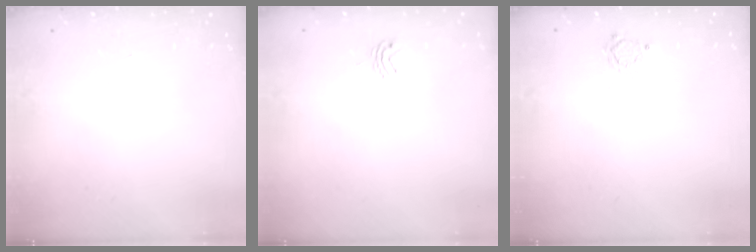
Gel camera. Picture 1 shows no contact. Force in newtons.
{"total": 3.0, "press": 3.0, "slide": 0.3}
{"total": 3.0, "press": 3.0, "slide": 0.4}